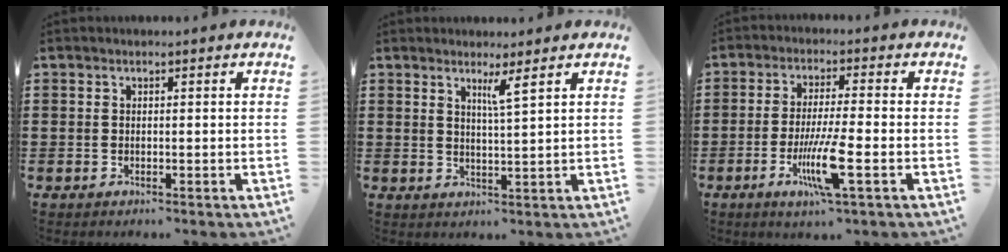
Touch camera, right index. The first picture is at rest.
{"total": 2.8, "force": [2.0, -0.5, 1.9], "torque": [-0.034, -0.009, 0.033]}
{"total": 8.6, "force": [-3.1, 1.1, 8.0], "torque": [-0.161, -0.018, -0.059]}